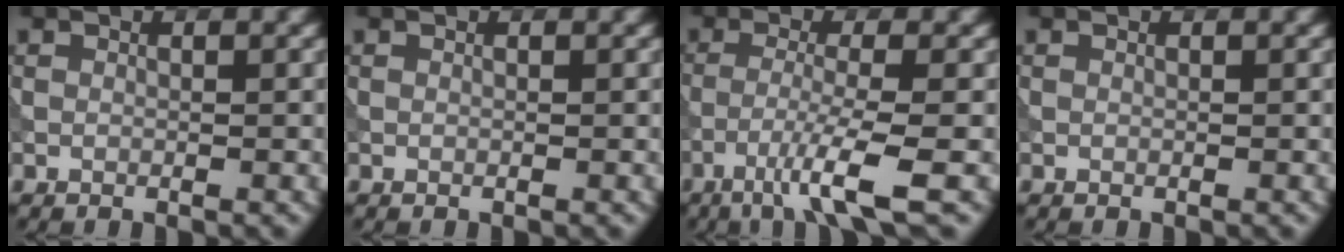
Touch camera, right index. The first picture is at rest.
{"total": 0.0}
{"total": 5.1, "force": [-2.6, 0.2, 4.3], "torque": [-0.076, 0.001, -0.062]}
{"total": 0.0}